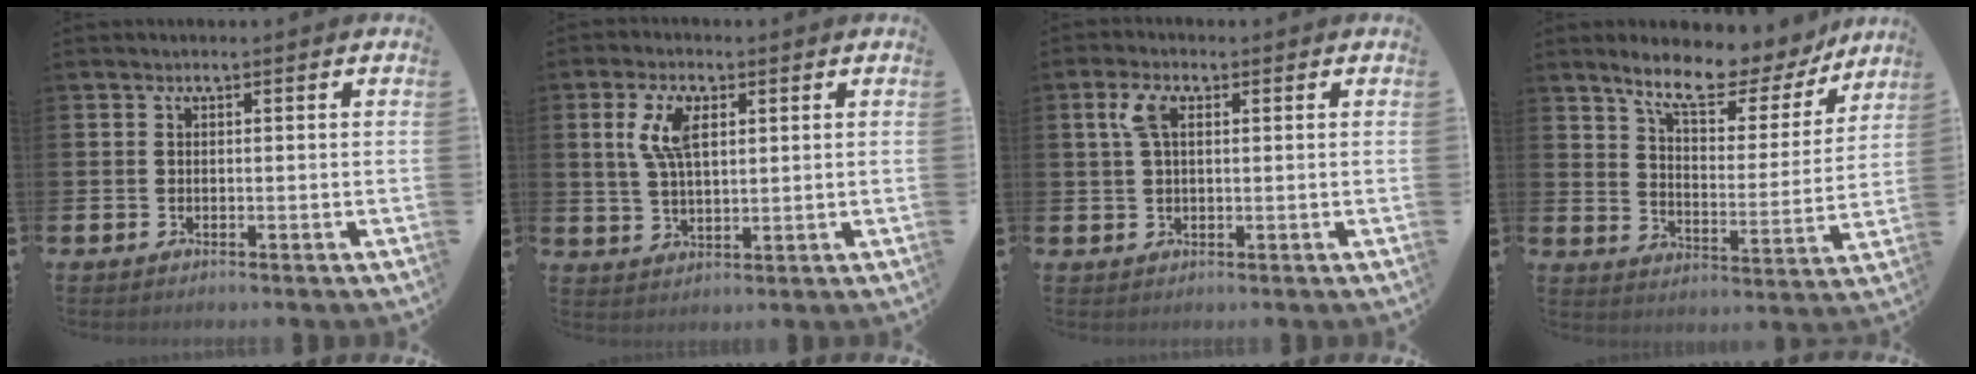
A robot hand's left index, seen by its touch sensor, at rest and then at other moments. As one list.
[{"total": 6.4, "force": [2.7, 3.0, 5.0], "torque": [-0.083, -0.001, 0.042]}, {"total": 4.3, "force": [1.9, 1.9, 3.3], "torque": [-0.066, 0.007, 0.030]}, {"total": 9.7, "force": [8.4, 2.7, 4.1], "torque": [-0.108, -0.051, 0.142]}]